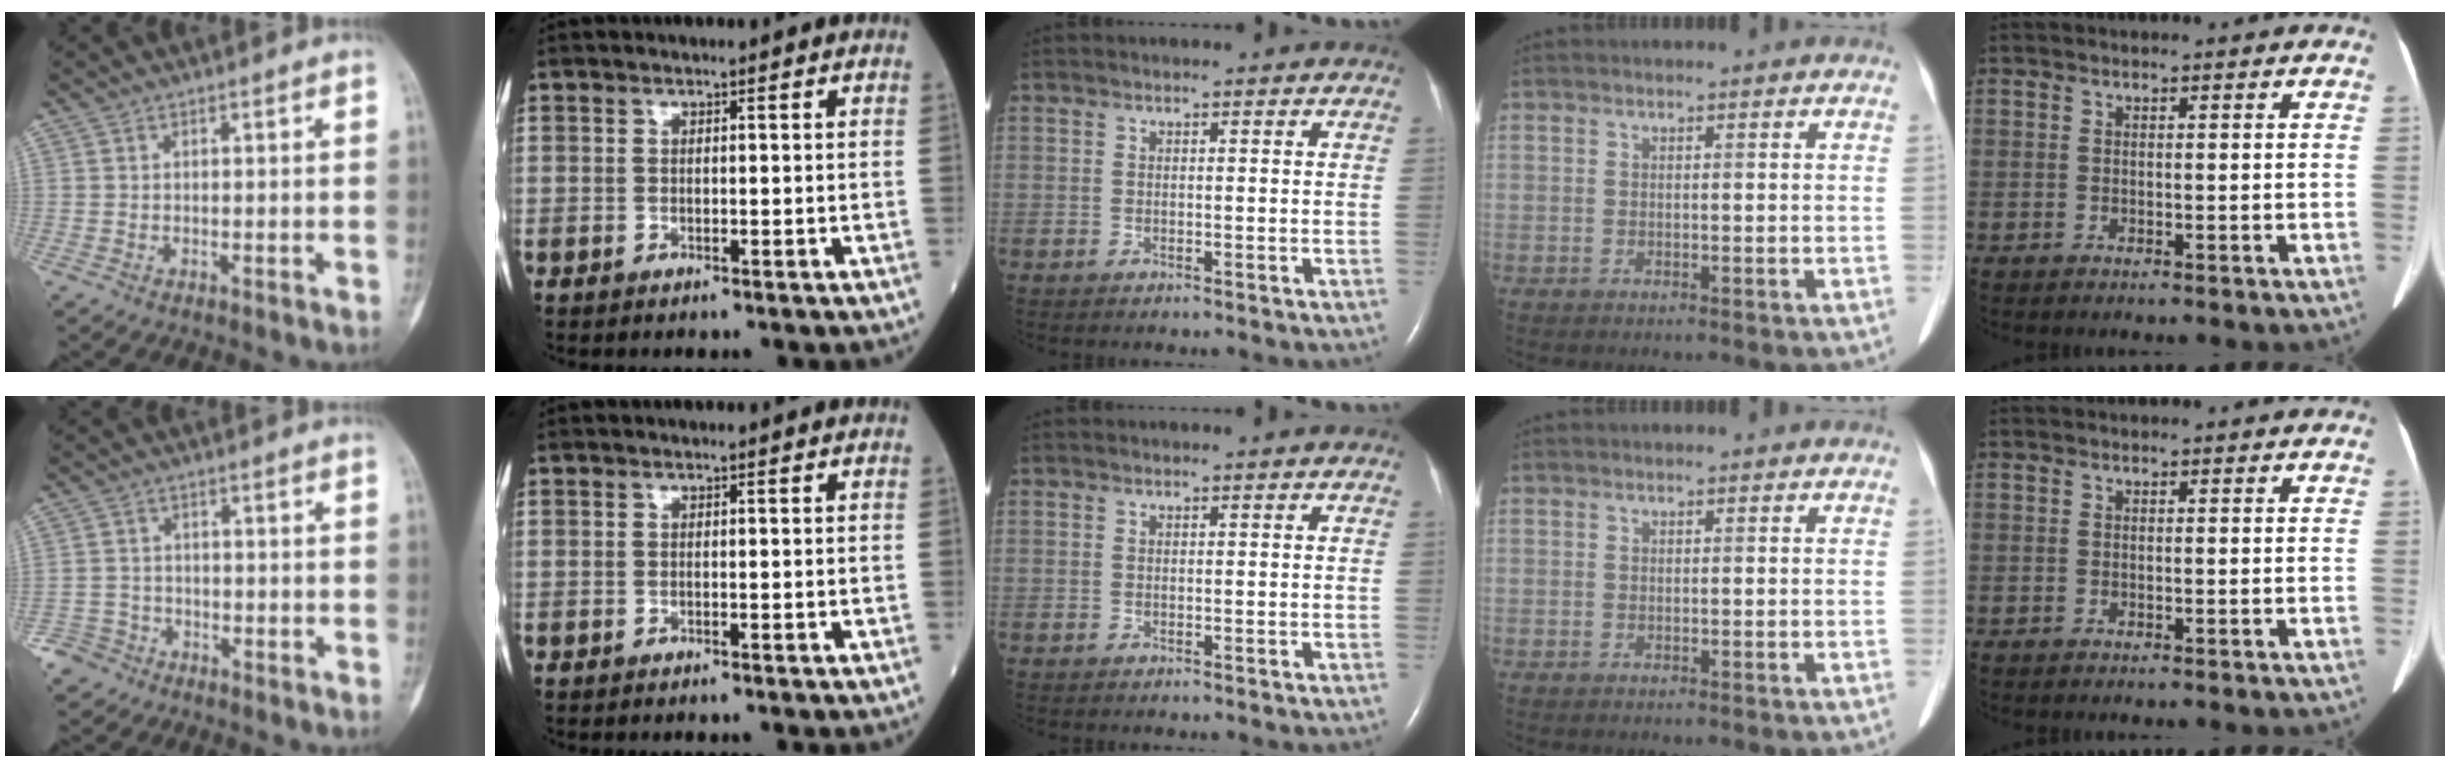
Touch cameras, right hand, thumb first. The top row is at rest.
{"thumb": {"total": 4.2, "force": [-2.8, 3.1, -0.2], "torque": [0.025, 0.020, -0.055]}}